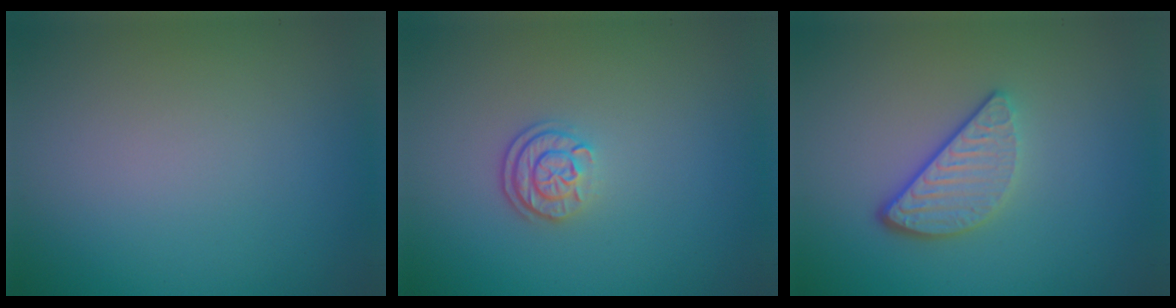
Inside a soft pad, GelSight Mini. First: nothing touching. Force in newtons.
{"total": 2.4, "press": 1.9, "slide": 1.5}
{"total": 3.3, "press": 2.6, "slide": 2.0}